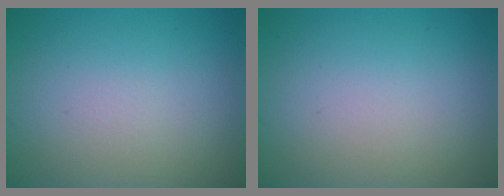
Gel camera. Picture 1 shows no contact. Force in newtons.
{"total": 0.0}